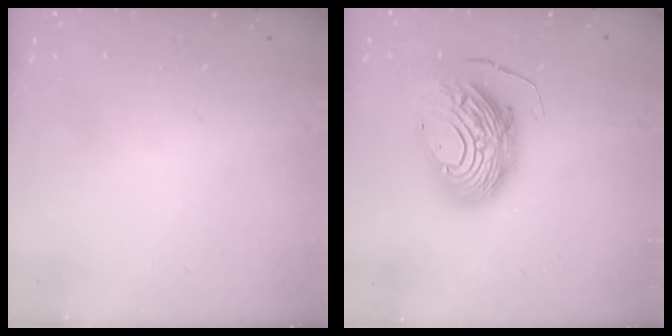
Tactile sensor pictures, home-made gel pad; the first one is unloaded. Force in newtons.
{"total": 13.7, "press": 13.6, "slide": 1.3}